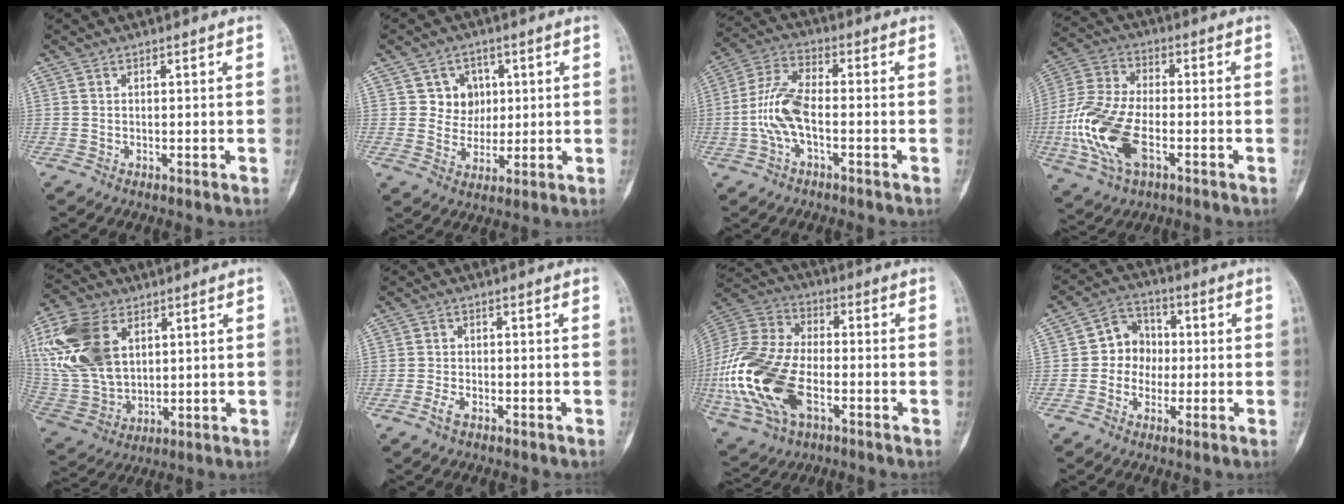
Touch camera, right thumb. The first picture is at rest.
{"total": 6.3, "force": [1.9, 5.8, 1.6], "torque": [0.014, -0.001, 0.031]}
{"total": 9.2, "force": [-1.9, 3.9, 8.1], "torque": [-0.180, 0.028, -0.043]}
{"total": 16.5, "force": [-4.2, 8.6, 13.4], "torque": [-0.294, 0.011, -0.081]}
{"total": 20.4, "force": [6.8, 13.3, 13.9], "torque": [-0.302, -0.011, 0.136]}
{"total": 2.2, "force": [-1.5, 1.0, 1.3], "torque": [-0.033, 0.008, -0.031]}
{"total": 24.9, "force": [-6.2, 14.4, 19.4], "torque": [-0.451, 0.002, -0.107]}
{"total": 7.7, "force": [-0.6, 6.8, 3.6], "torque": [-0.018, 0.024, -0.028]}